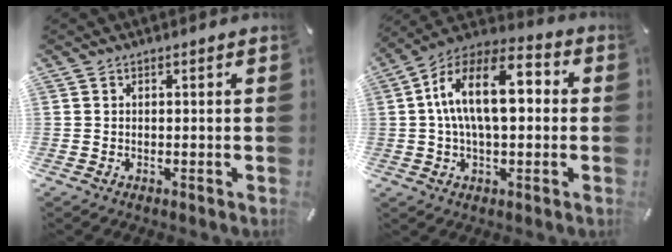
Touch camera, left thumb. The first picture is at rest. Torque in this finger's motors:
{"motor_torque": [-0.04, 2.14, 2.50, -0.29, 0.70]}